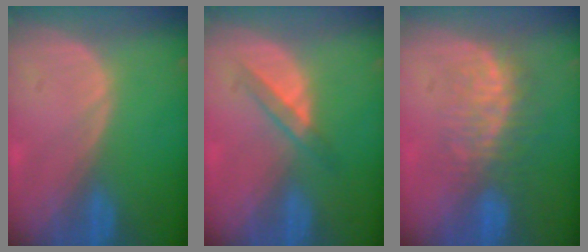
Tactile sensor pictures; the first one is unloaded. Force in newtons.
{"total": 3.4, "press": 3.2, "slide": 1.1}
{"total": 8.0, "press": 7.5, "slide": 2.8}